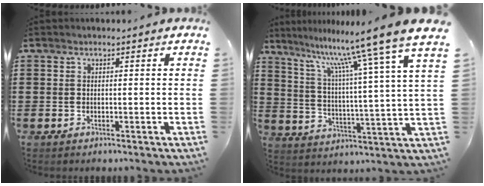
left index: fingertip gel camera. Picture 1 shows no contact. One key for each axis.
{"total": 12.3, "fx": 10.2, "fy": -0.6, "fz": 6.9, "tx": -0.149, "ty": -0.071, "tz": 0.159}